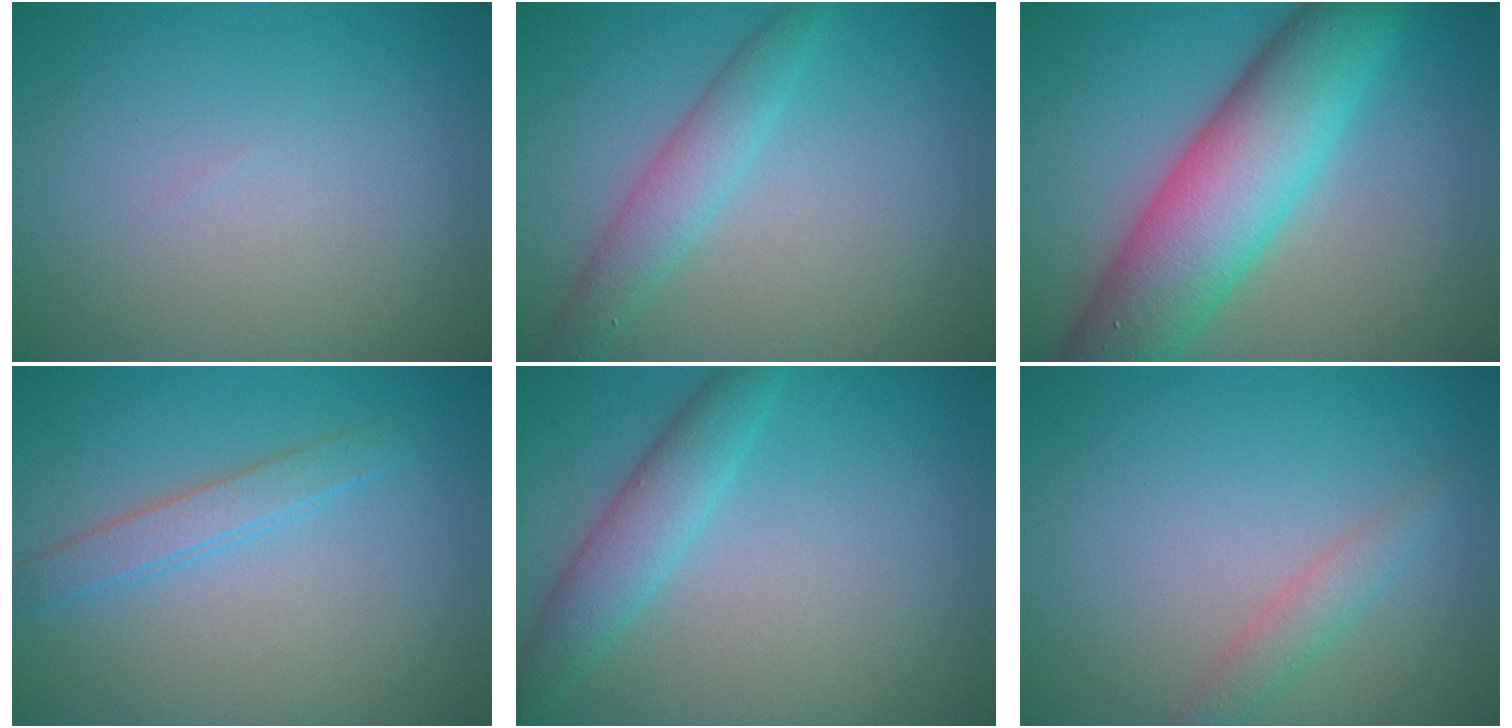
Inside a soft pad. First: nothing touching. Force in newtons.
{"total": 2.9, "press": 2.9, "slide": 0.1}
{"total": 10.7, "press": 10.7, "slide": 0.2}
{"total": 1.7, "press": 1.7, "slide": 0.1}
{"total": 3.6, "press": 3.6, "slide": 0.2}
{"total": 1.9, "press": 1.9, "slide": 0.0}